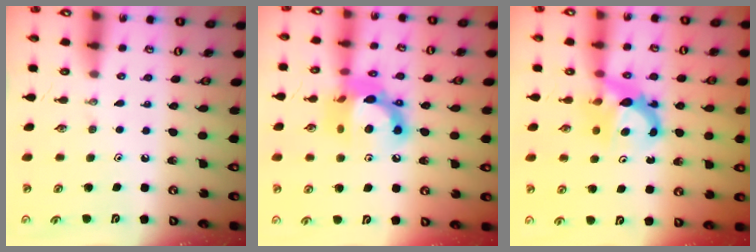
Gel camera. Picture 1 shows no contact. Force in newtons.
{"total": 15.1, "press": 15.1, "slide": 1.2}
{"total": 7.1, "press": 7.1, "slide": 0.3}